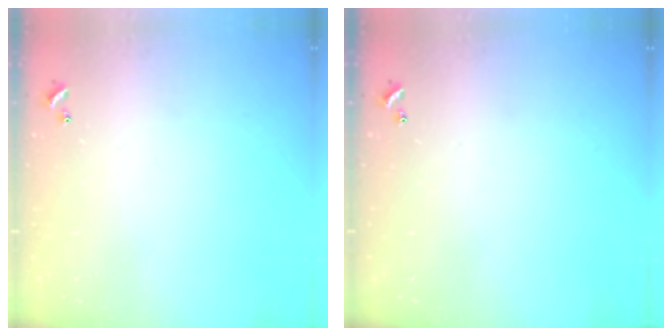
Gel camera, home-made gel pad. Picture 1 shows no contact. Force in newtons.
{"total": 0.0}